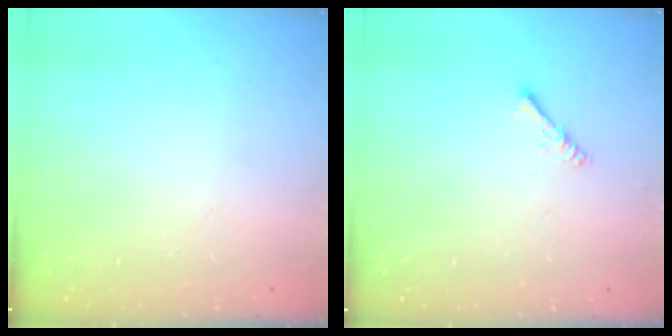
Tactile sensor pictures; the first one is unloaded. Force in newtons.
{"total": 2.0, "press": 1.9, "slide": 0.4}